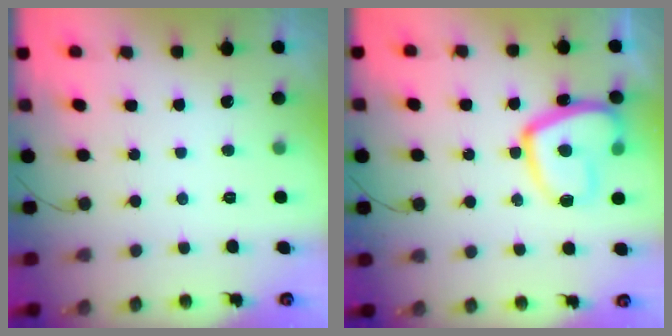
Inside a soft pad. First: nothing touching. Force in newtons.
{"total": 15.8, "press": 15.7, "slide": 1.5}